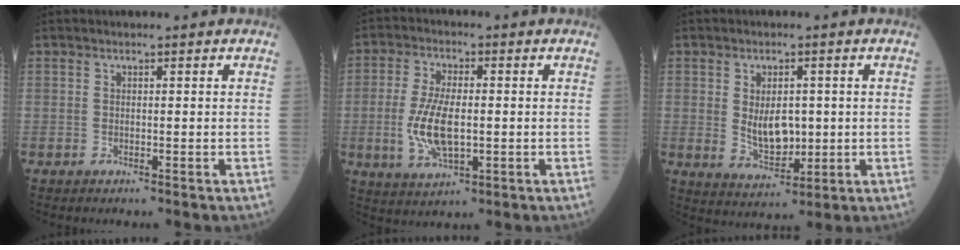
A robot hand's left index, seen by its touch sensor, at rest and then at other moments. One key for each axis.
{"total": 8.4, "fx": -1.1, "fy": 3.2, "fz": 7.7, "tx": -0.168, "ty": -0.003, "tz": -0.017}
{"total": 6.1, "fx": 0.2, "fy": 3.4, "fz": 5.1, "tx": -0.094, "ty": -0.005, "tz": 0.016}